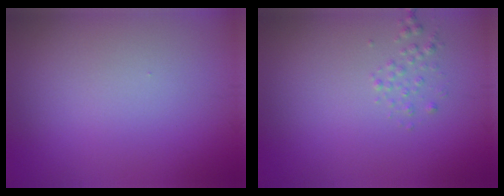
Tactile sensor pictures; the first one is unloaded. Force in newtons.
{"total": 0.9, "press": 0.9, "slide": 0.1}